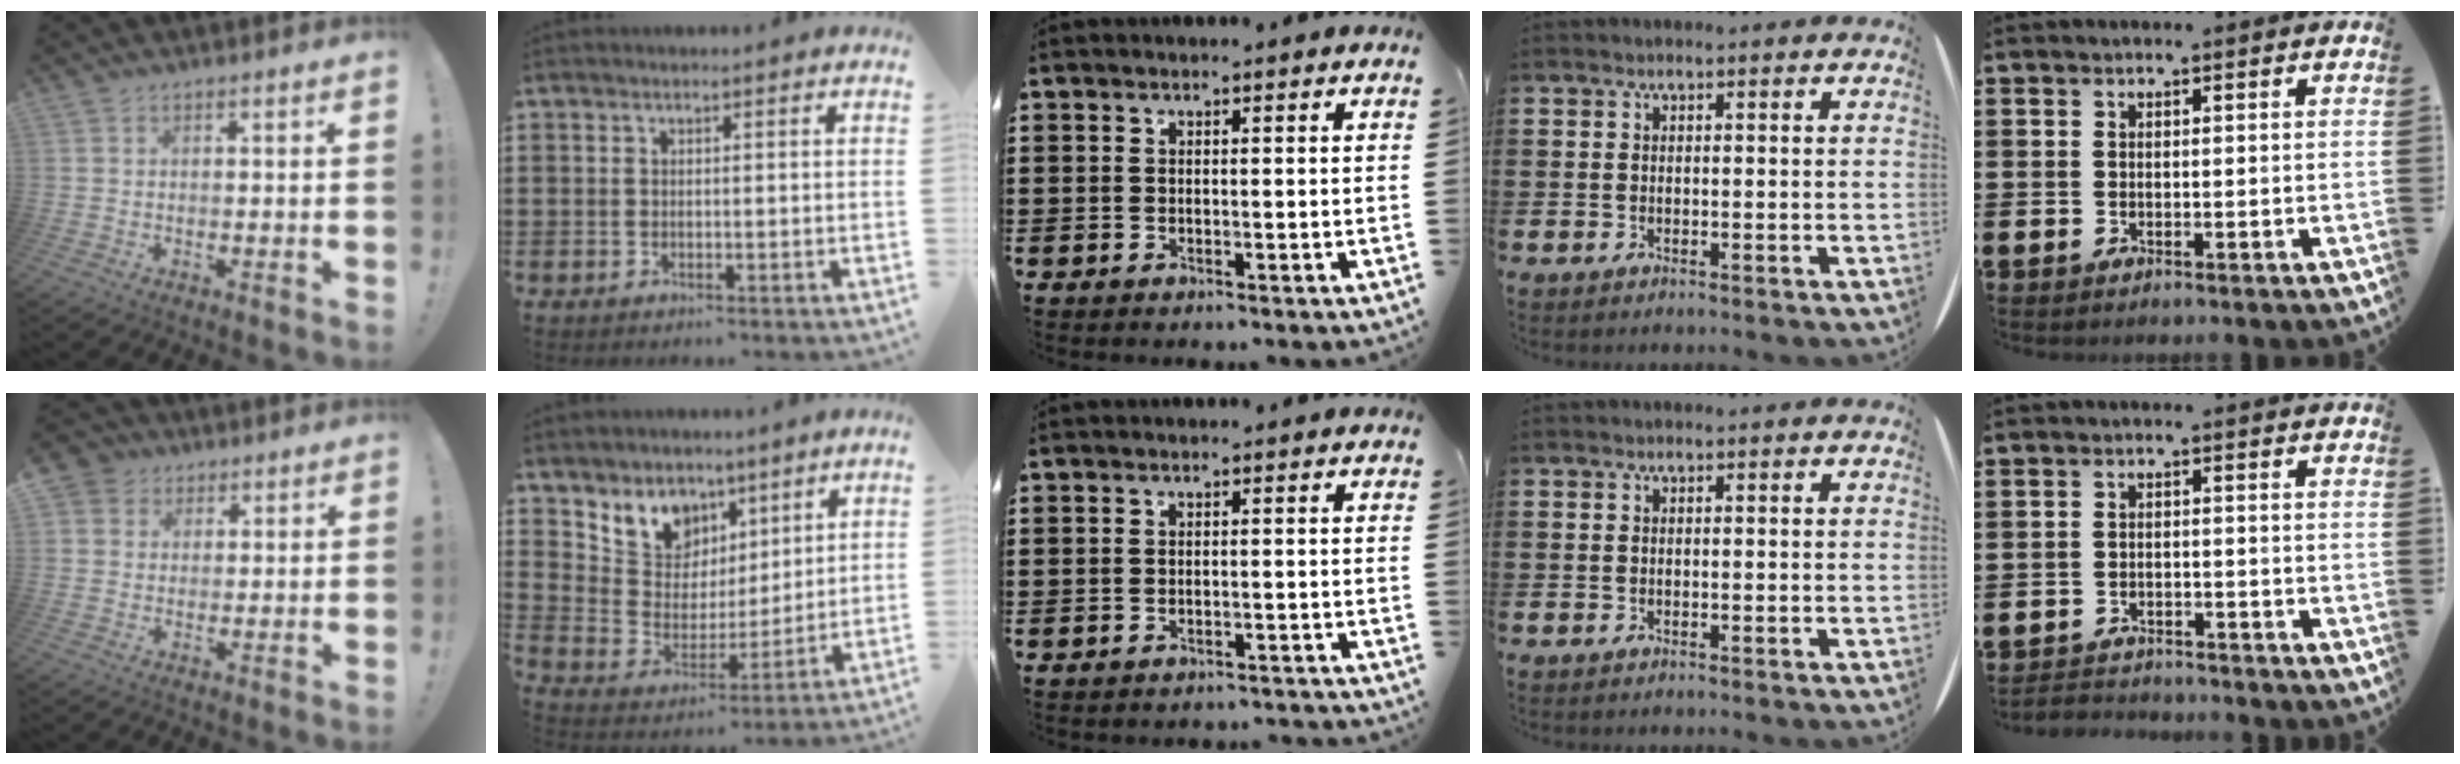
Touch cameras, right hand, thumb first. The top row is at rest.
{"thumb": {"total": 5.0, "force": [1.8, 4.6, 1.1], "torque": [-0.019, -0.004, 0.037]}, "index": {"total": 7.7, "force": [5.3, 5.6, 0.5], "torque": [-0.055, -0.038, 0.100]}, "middle": {"total": 1.2, "force": [-1.2, 0.1, 0.1], "torque": [-0.006, 0.001, -0.025]}, "little": {"total": 2.2, "force": [-2.2, 0.2, -0.3], "torque": [-0.003, 0.001, -0.050]}}